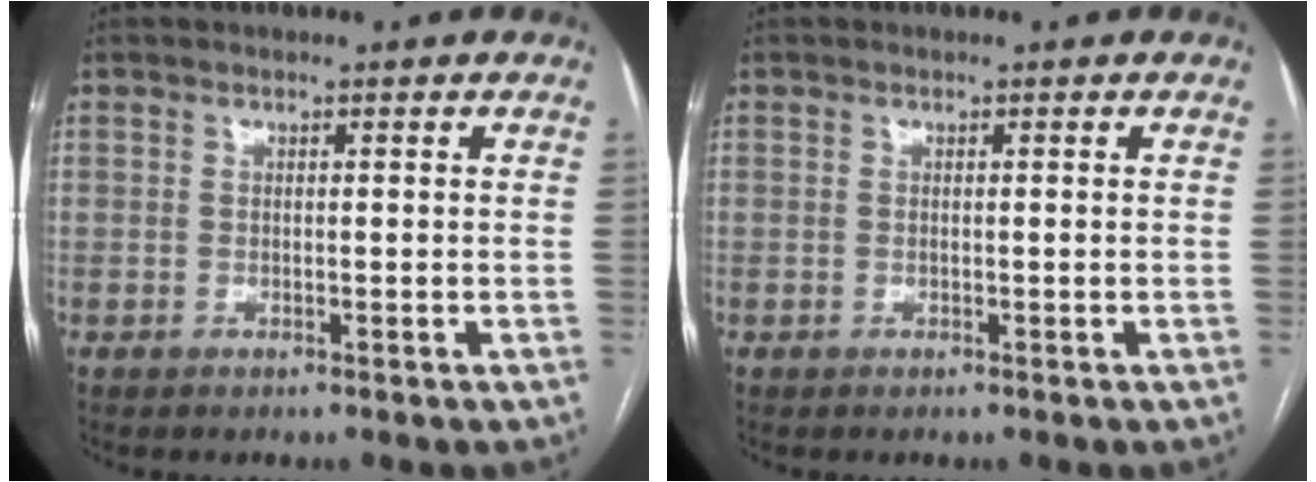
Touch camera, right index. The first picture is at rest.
{"total": 0.0}